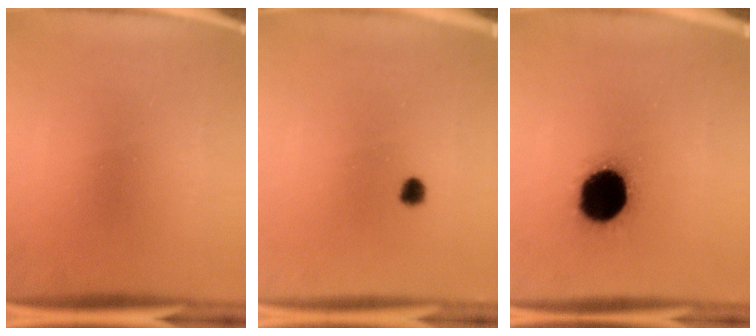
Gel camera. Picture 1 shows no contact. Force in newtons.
{"total": 2.3}
{"total": 19.6}